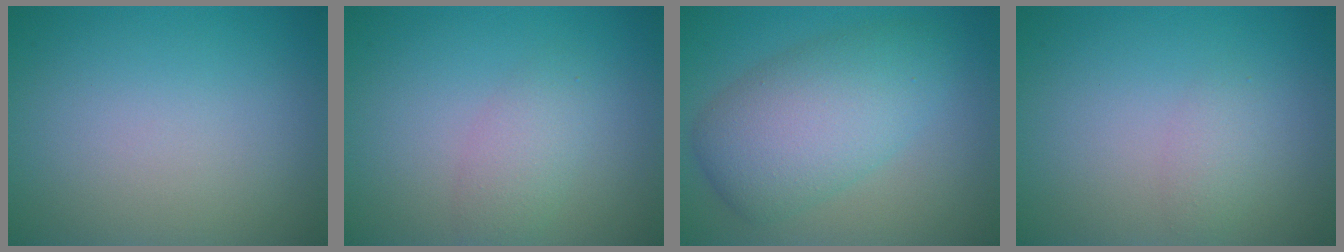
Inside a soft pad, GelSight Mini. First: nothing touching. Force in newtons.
{"total": 2.3, "press": 2.3, "slide": 0.1}
{"total": 6.8, "press": 6.8, "slide": 0.2}
{"total": 1.2, "press": 1.2, "slide": 0.1}